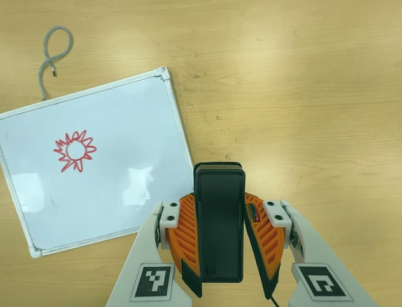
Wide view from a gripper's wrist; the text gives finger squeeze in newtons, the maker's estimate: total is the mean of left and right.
{"total": 6.8, "left": 5.5, "right": 8.1}